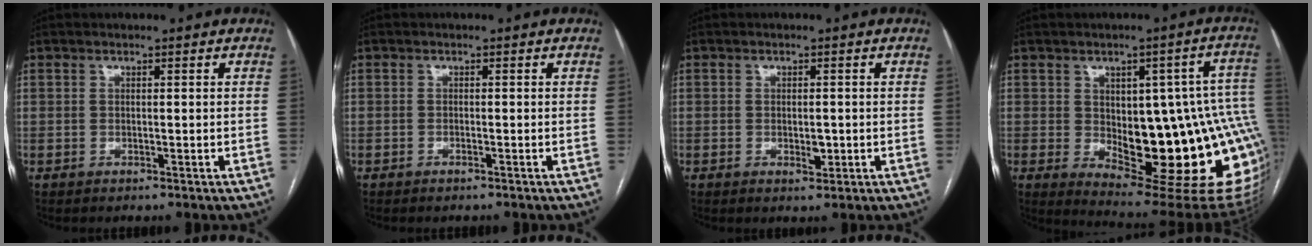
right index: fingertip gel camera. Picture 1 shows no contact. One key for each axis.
{"total": 0.5, "fx": -0.5, "fy": 0.1, "fz": 0.2, "tx": -0.014, "ty": -0.001, "tz": -0.004}
{"total": 2.0, "fx": -0.3, "fy": 1.0, "fz": 1.7, "tx": -0.028, "ty": -0.002, "tz": -0.001}
{"total": 23.6, "fx": -2.9, "fy": 7.8, "fz": 22.1, "tx": -0.209, "ty": 0.013, "tz": -0.016}